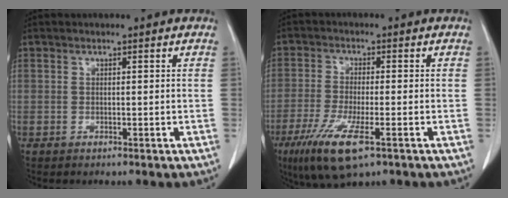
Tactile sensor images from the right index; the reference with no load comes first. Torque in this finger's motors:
{"motor_torque": [0.96, -0.79, 0.23, 0.18]}